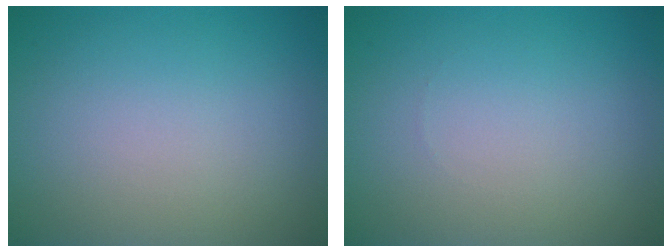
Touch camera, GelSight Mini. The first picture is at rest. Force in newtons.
{"total": 0.0}